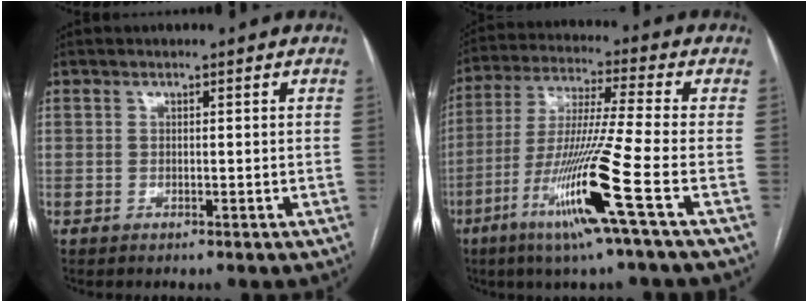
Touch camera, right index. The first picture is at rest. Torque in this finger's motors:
{"motor_torque": [2.14, 0.00, 1.05, 0.21]}